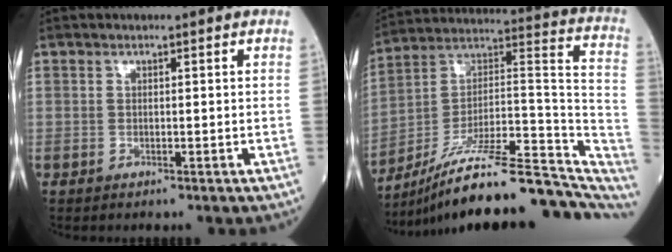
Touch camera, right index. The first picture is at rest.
{"total": 26.7, "force": [-21.6, 5.4, 14.6], "torque": [-0.154, 0.030, -0.328]}